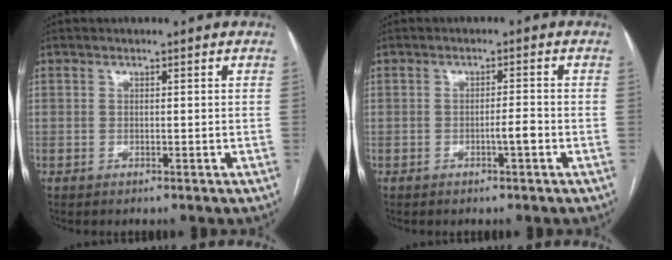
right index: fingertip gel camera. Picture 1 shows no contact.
{"total": 2.2, "force": [-1.0, 0.0, 2.0], "torque": [-0.033, 0.000, -0.017]}